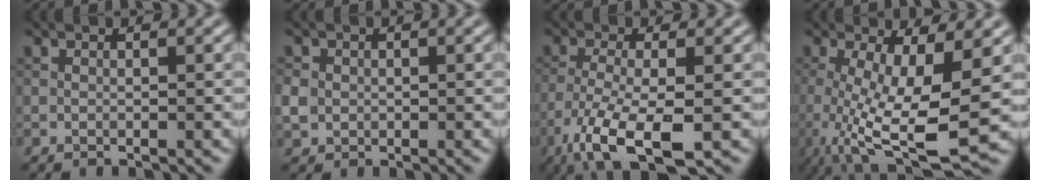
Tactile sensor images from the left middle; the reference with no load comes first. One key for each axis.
{"total": 1.9, "fx": 0.0, "fy": 1.8, "fz": 0.7, "tx": -0.013, "ty": 0.000, "tz": -0.002}
{"total": 7.6, "fx": -4.1, "fy": 2.3, "fz": 5.9, "tx": -0.126, "ty": -0.013, "tz": -0.080}
{"total": 9.7, "fx": -1.8, "fy": 2.7, "fz": 9.2, "tx": -0.170, "ty": -0.023, "tz": -0.027}